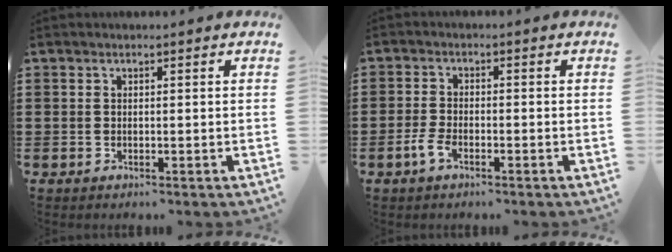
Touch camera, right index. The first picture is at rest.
{"total": 2.8, "force": [-1.7, 1.0, 2.0], "torque": [-0.050, -0.004, -0.035]}